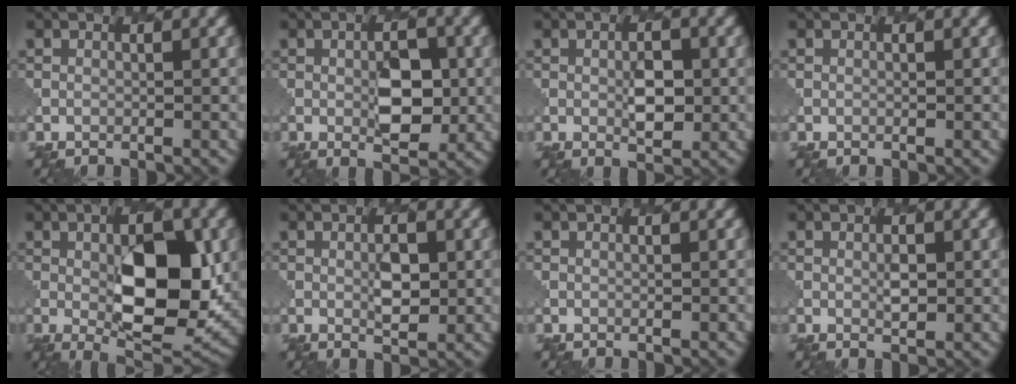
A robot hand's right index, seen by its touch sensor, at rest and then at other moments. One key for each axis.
{"total": 3.9, "fx": 0.0, "fy": 1.8, "fz": 3.5, "tx": -0.052, "ty": -0.003, "tz": 0.003}
{"total": 2.5, "fx": 0.1, "fy": 1.2, "fz": 2.2, "tx": -0.034, "ty": -0.004, "tz": 0.005}
{"total": 0.0}
{"total": 10.5, "fx": -0.2, "fy": 4.2, "fz": 9.6, "tx": -0.139, "ty": -0.005, "tz": 0.005}
{"total": 2.1, "fx": 0.3, "fy": 0.9, "fz": 1.9, "tx": -0.033, "ty": -0.005, "tz": 0.009}
{"total": 0.0}
{"total": 1.2, "fx": 0.3, "fy": 0.6, "fz": 1.0, "tx": -0.015, "ty": -0.002, "tz": 0.008}